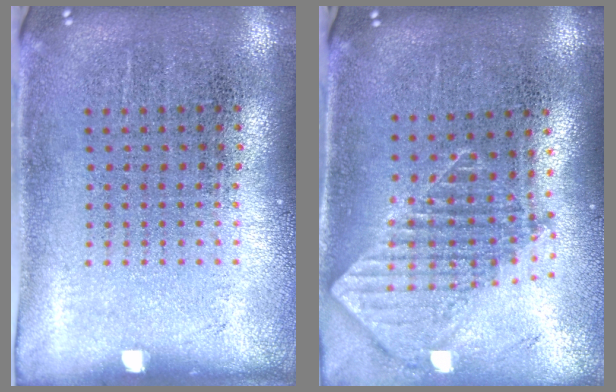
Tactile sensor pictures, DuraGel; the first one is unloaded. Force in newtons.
{"total": 1.8, "press": 1.5, "slide": 1.1}